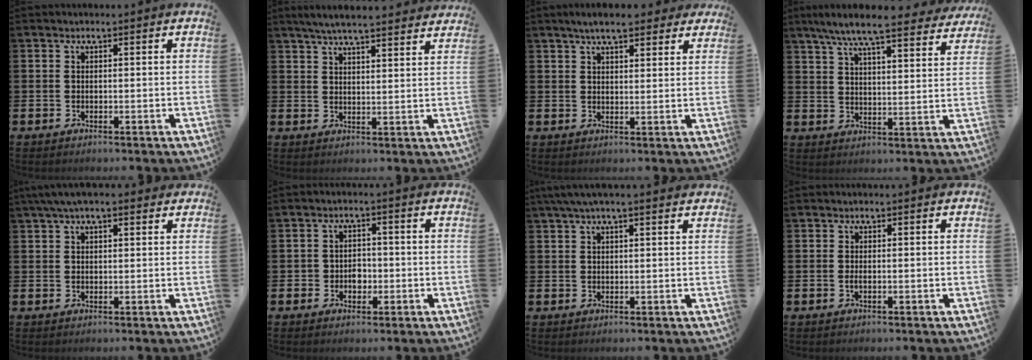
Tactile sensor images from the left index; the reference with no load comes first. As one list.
[{"total": 5.7, "force": [5.5, 0.2, 1.6], "torque": [-0.040, -0.024, 0.097]}, {"total": 6.0, "force": [5.2, 1.7, 2.5], "torque": [-0.049, -0.011, 0.092]}, {"total": 8.4, "force": [7.7, 1.0, 3.3], "torque": [-0.077, -0.047, 0.133]}, {"total": 4.2, "force": [3.2, 1.2, 2.4], "torque": [-0.049, 0.001, 0.058]}, {"total": 2.4, "force": [-0.5, 2.2, 0.9], "torque": [-0.012, 0.002, -0.017]}, {"total": 3.5, "force": [2.8, 0.5, 2.1], "torque": [-0.042, -0.001, 0.051]}, {"total": 0.5, "force": [-0.1, 0.1, 0.5], "torque": [-0.014, 0.001, 0.000]}]